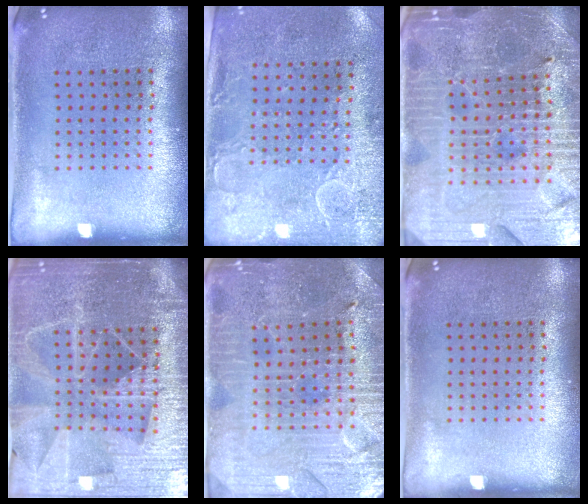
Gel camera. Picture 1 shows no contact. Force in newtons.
{"total": 3.0, "press": 2.3, "slide": 1.9}
{"total": 4.8, "press": 4.5, "slide": 1.6}
{"total": 5.3, "press": 4.8, "slide": 2.3}
{"total": 3.3, "press": 3.2, "slide": 0.5}
{"total": 0.0}